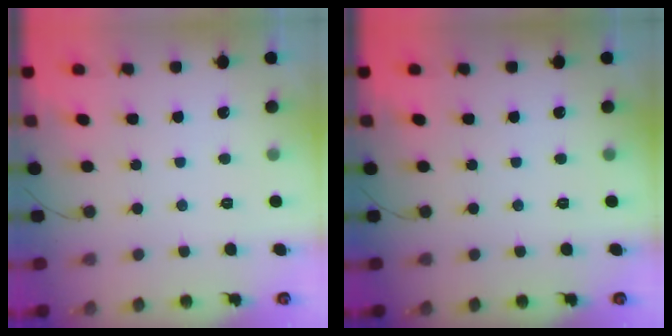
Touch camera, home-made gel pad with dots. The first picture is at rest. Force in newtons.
{"total": 0.0}